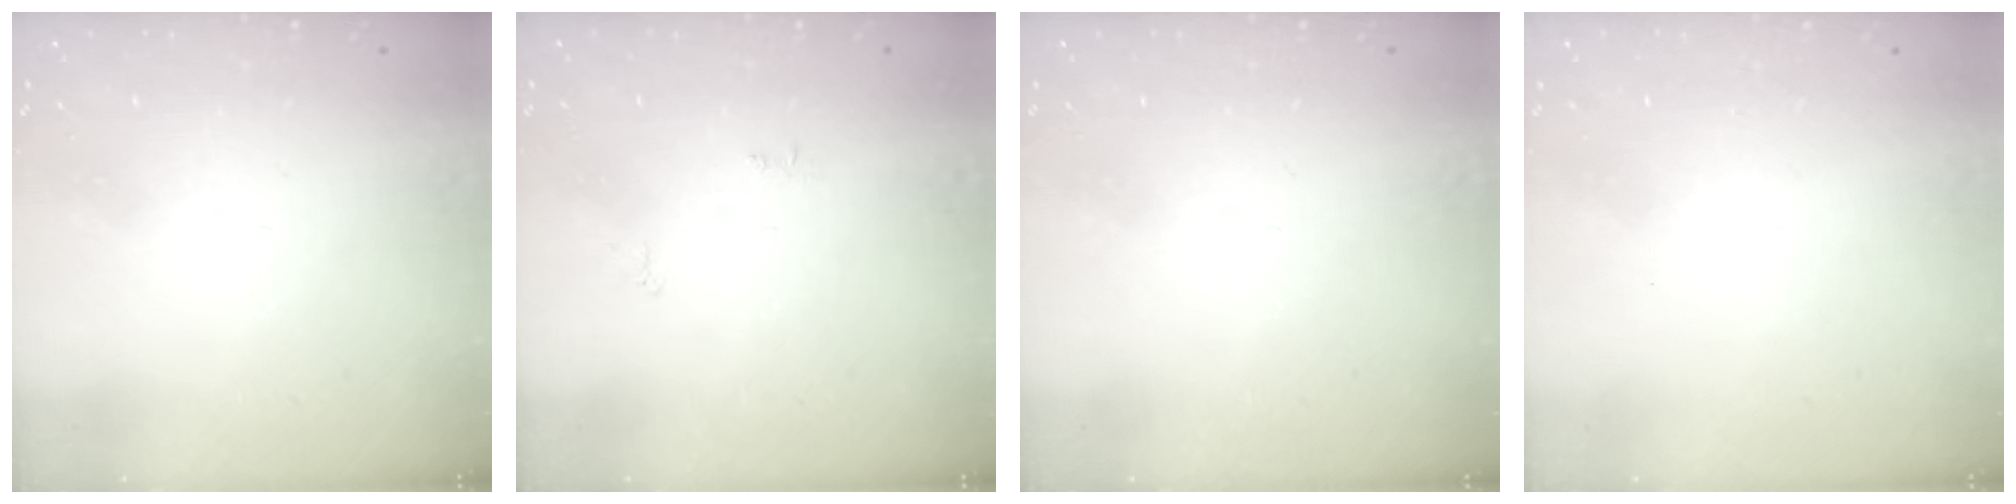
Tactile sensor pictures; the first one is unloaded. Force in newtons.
{"total": 2.5, "press": 2.5, "slide": 0.4}
{"total": 0.0}
{"total": 1.7, "press": 1.7, "slide": 0.1}